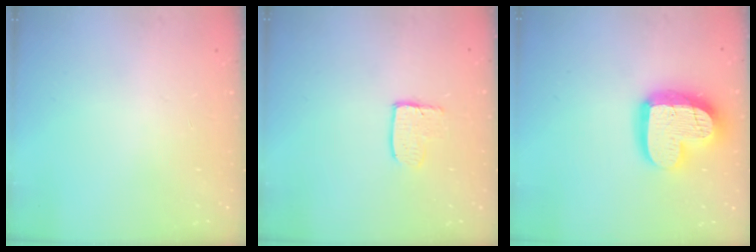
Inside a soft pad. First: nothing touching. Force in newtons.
{"total": 3.7, "press": 3.7, "slide": 0.2}
{"total": 19.2, "press": 19.1, "slide": 1.8}